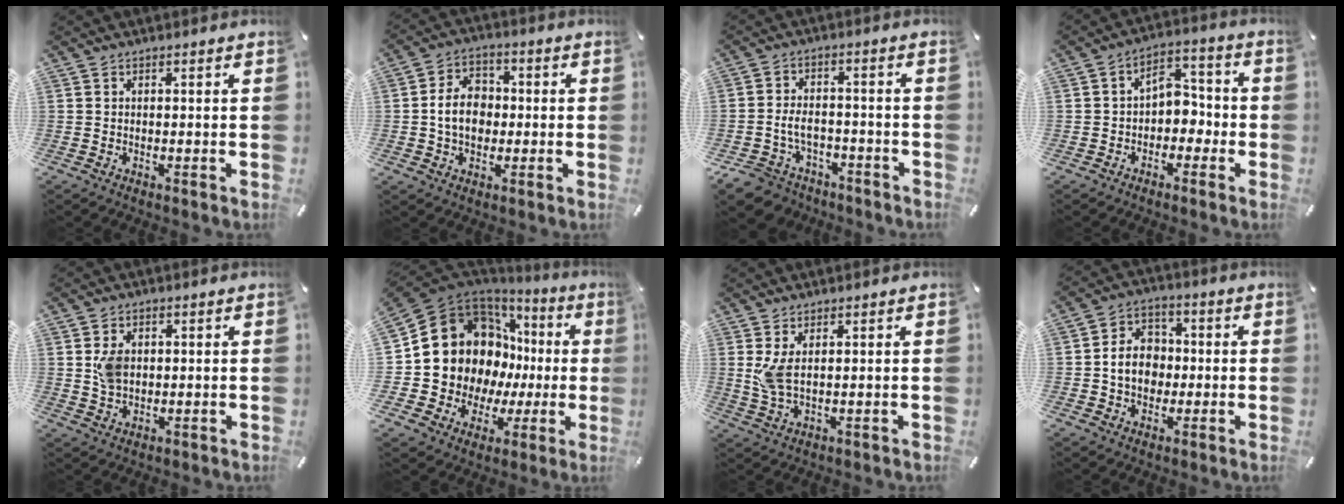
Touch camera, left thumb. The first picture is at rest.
{"total": 8.5, "force": [-0.6, 6.7, 5.2], "torque": [-0.098, 0.011, -0.012]}
{"total": 6.9, "force": [-3.1, 5.3, 3.1], "torque": [-0.080, 0.014, -0.060]}
{"total": 5.9, "force": [-1.2, 4.9, 2.9], "torque": [-0.043, 0.006, -0.027]}
{"total": 5.3, "force": [1.0, 3.9, 3.5], "torque": [-0.071, 0.001, 0.016]}
{"total": 16.0, "force": [4.2, 14.0, 6.6], "torque": [-0.108, -0.047, 0.103]}
{"total": 5.6, "force": [1.5, 2.4, 4.8], "torque": [-0.100, -0.005, 0.024]}
{"total": 8.9, "force": [-0.8, 7.5, 4.6], "torque": [-0.091, 0.018, -0.013]}